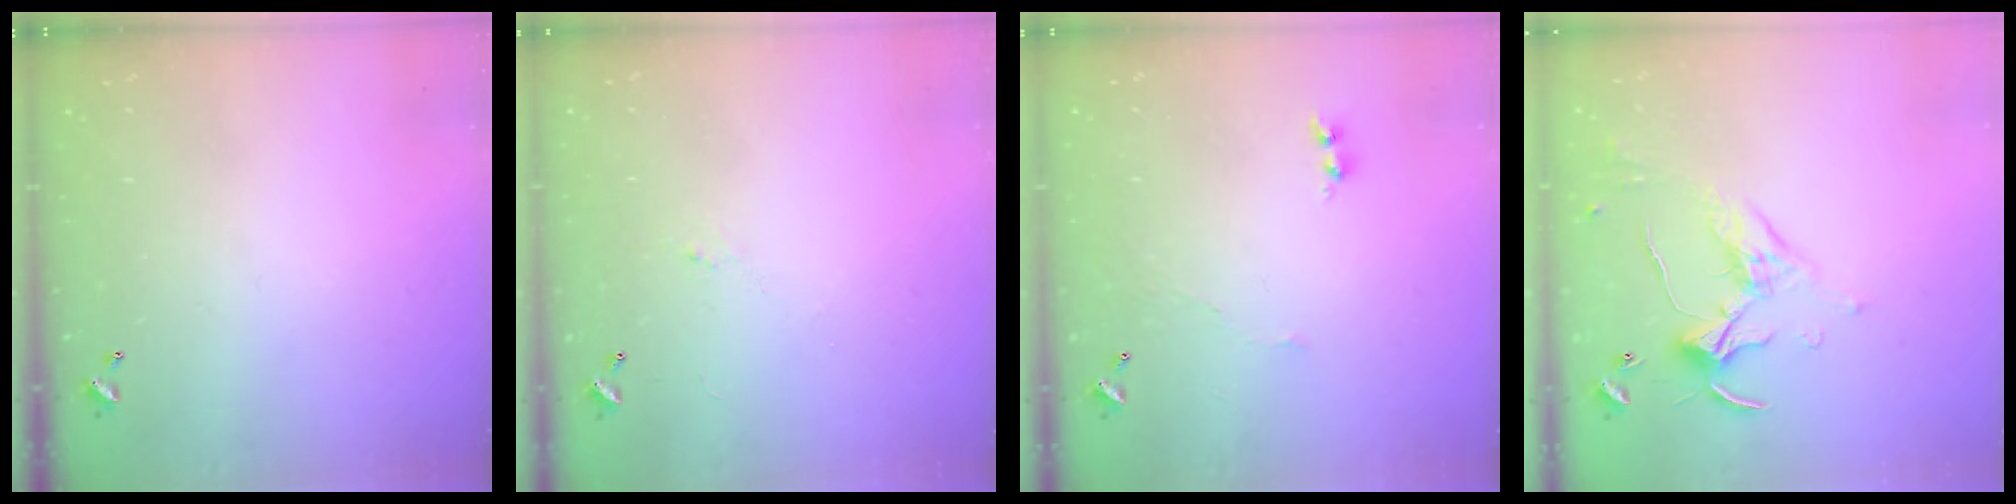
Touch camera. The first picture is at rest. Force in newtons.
{"total": 0.7, "press": 0.4, "slide": 0.6}
{"total": 3.8, "press": 3.7, "slide": 0.6}
{"total": 1.2, "press": 0.8, "slide": 0.8}